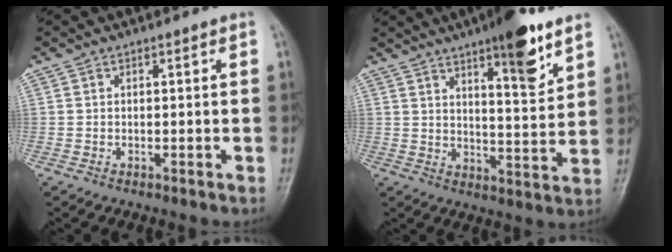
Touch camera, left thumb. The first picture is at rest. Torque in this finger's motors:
{"motor_torque": [1.46, 0.90, 1.04, -0.70, 0.03]}